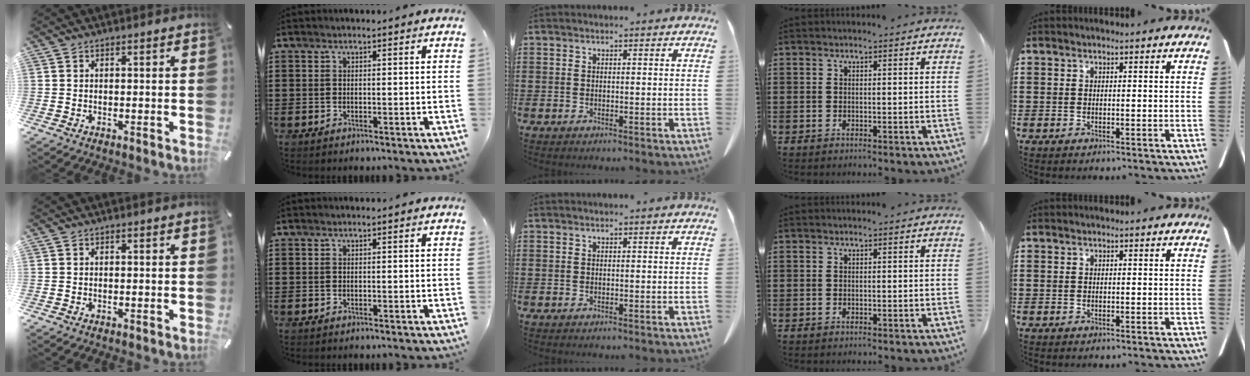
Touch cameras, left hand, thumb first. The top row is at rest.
{}